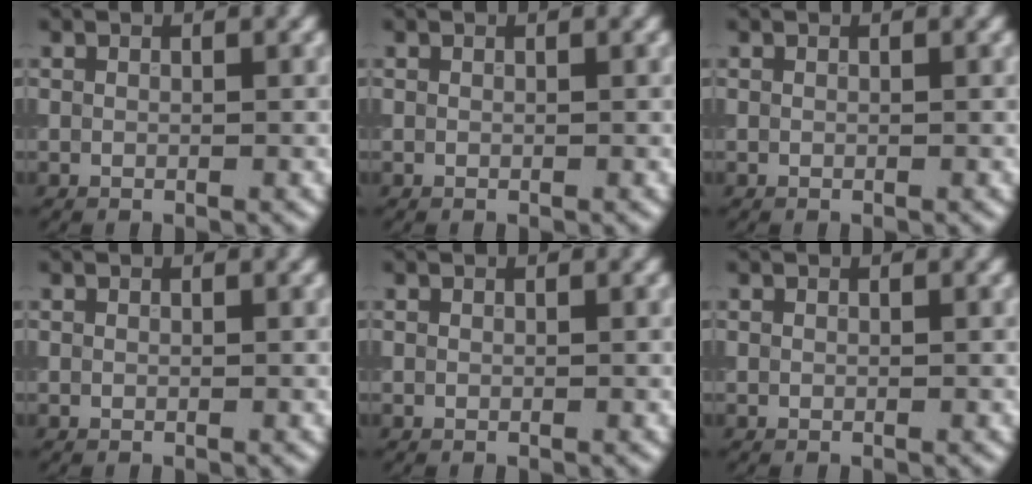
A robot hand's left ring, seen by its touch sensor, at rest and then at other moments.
{"total": 0.0}
{"total": 0.0}
{"total": 0.0}
{"total": 0.0}
{"total": 0.0}